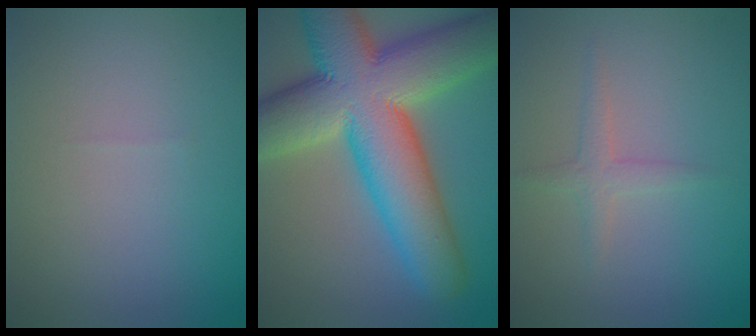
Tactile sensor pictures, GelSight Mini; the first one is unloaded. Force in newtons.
{"total": 14.7, "press": 14.7, "slide": 0.4}
{"total": 1.5, "press": 1.5, "slide": 0.1}